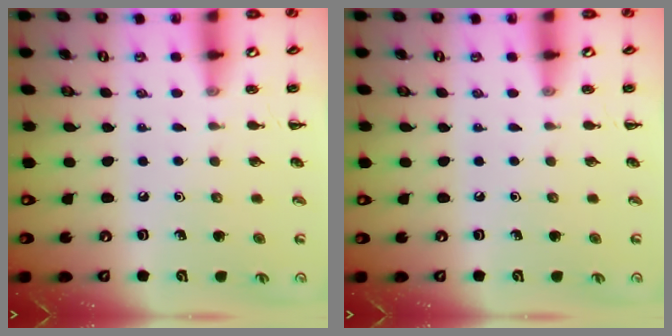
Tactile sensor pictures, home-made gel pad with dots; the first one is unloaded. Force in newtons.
{"total": 0.0}